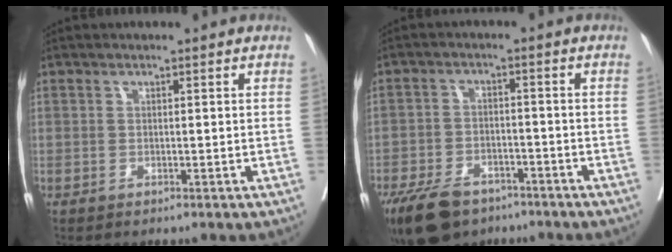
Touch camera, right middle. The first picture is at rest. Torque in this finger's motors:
{"motor_torque": [0.46, -0.27, 0.19, 0.04]}